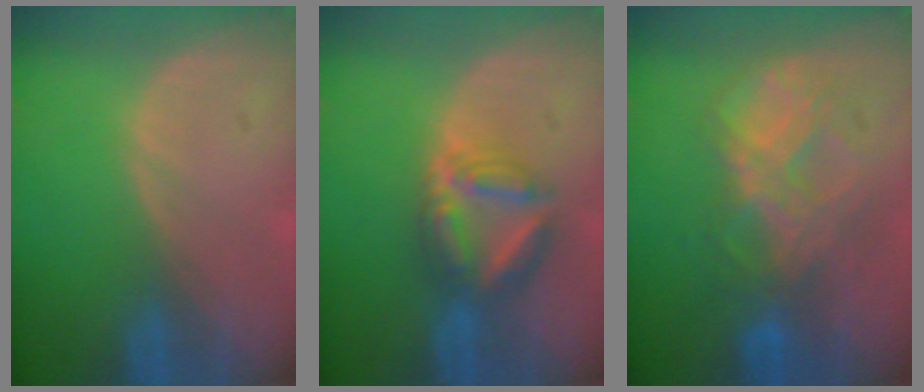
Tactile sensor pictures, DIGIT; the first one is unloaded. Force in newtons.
{"total": 6.2, "press": 6.2, "slide": 0.4}
{"total": 8.6, "press": 7.5, "slide": 4.1}